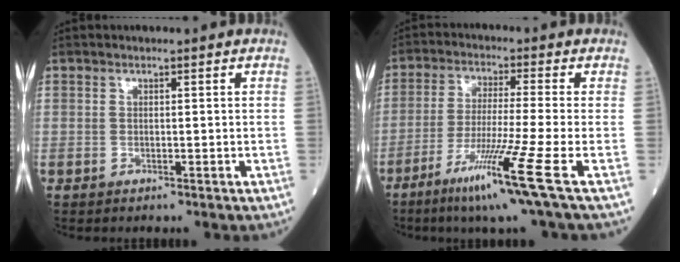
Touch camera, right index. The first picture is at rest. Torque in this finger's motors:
{"motor_torque": [0.65, -0.75, 0.64, 0.21]}